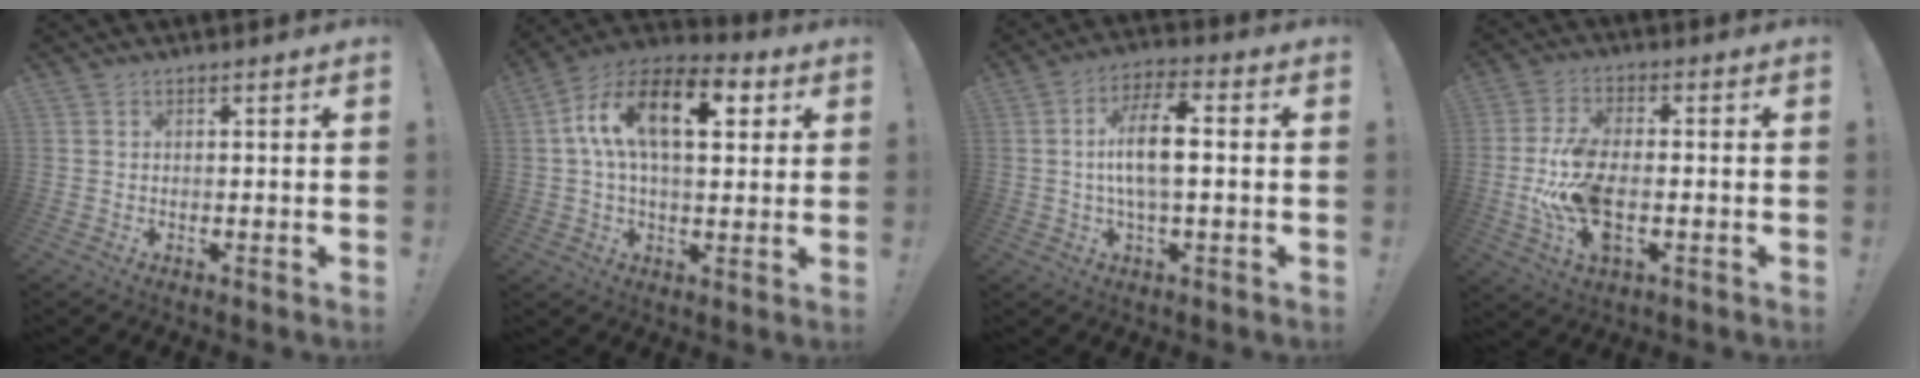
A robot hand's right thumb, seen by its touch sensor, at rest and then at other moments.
{"total": 17.9, "force": [4.9, 9.2, 14.6], "torque": [-0.253, 0.008, 0.077]}
{"total": 11.0, "force": [0.1, 3.7, 10.3], "torque": [-0.180, 0.006, -0.003]}
{"total": 14.4, "force": [-2.7, 7.6, 11.9], "torque": [-0.241, 0.000, -0.045]}